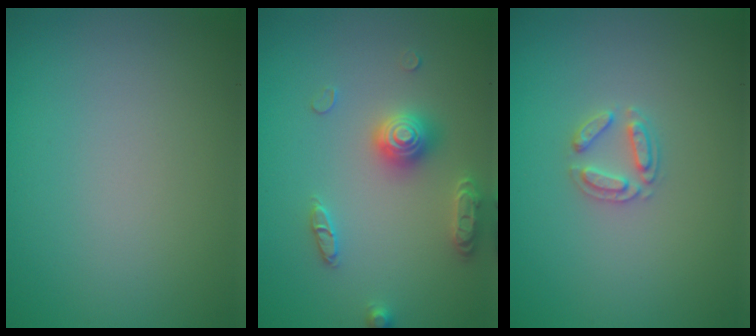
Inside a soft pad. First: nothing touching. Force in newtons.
{"total": 3.0, "press": 3.0, "slide": 0.4}
{"total": 1.9, "press": 1.9, "slide": 0.3}